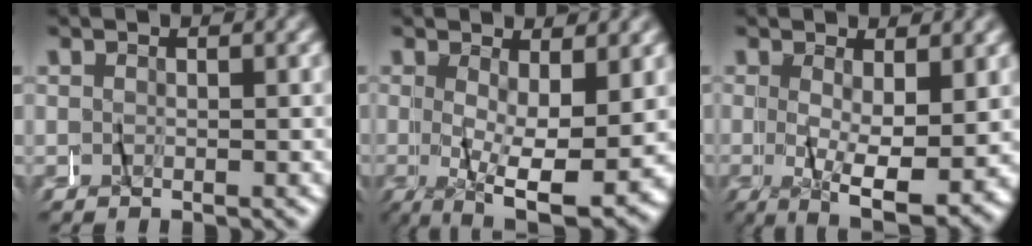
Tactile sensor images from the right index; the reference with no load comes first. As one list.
[{"total": 8.1, "force": [-1.4, 3.1, 7.4], "torque": [-0.109, -0.028, -0.014]}, {"total": 7.2, "force": [-1.3, 2.6, 6.5], "torque": [-0.096, -0.025, -0.014]}]